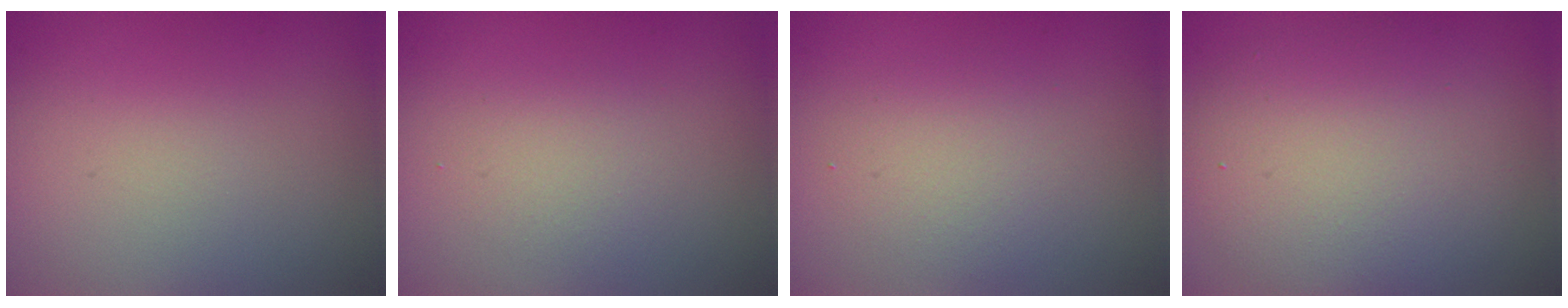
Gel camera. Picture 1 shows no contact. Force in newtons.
{"total": 1.7, "press": 1.7, "slide": 0.2}
{"total": 2.7, "press": 2.7, "slide": 0.2}
{"total": 7.0, "press": 7.0, "slide": 0.3}